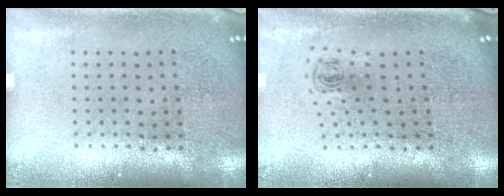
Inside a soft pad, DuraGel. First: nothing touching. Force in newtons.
{"total": 0.5, "press": 0.3, "slide": 0.4}